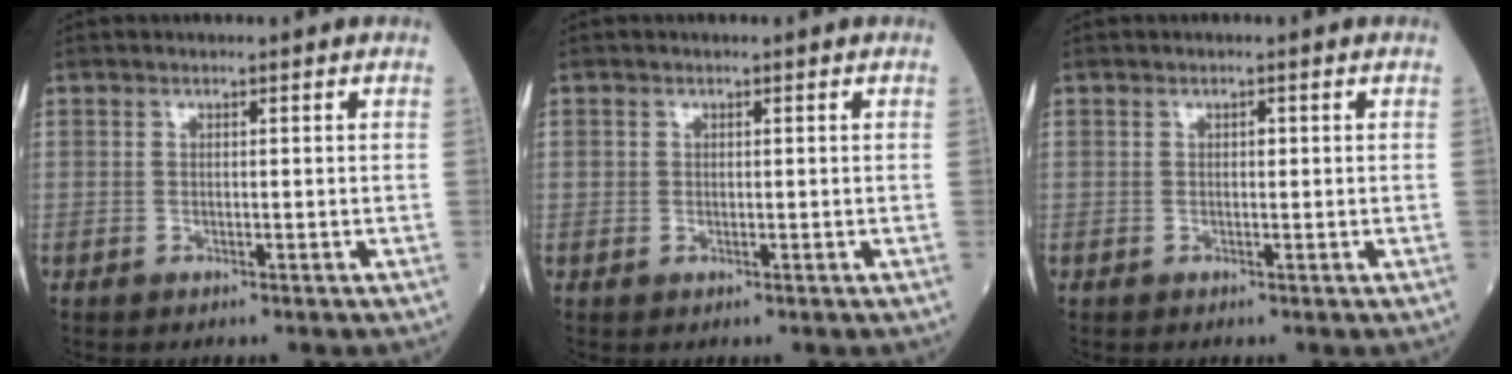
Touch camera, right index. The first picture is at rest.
{"total": 0.6, "force": [0.0, 0.5, 0.3], "torque": [-0.005, -0.001, -0.002]}
{"total": 0.6, "force": [0.1, 0.4, 0.4], "torque": [-0.006, 0.001, 0.000]}